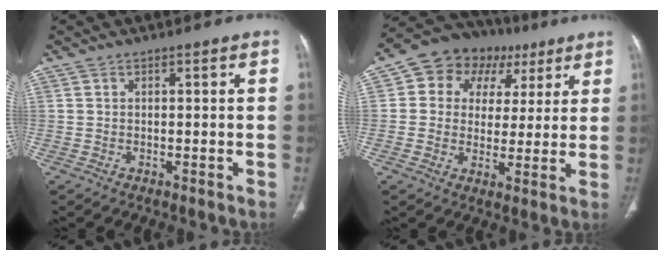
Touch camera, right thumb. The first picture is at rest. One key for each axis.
{"total": 15.1, "fx": 5.4, "fy": 12.1, "fz": 7.1, "tx": -0.056, "ty": 0.026, "tz": 0.083}